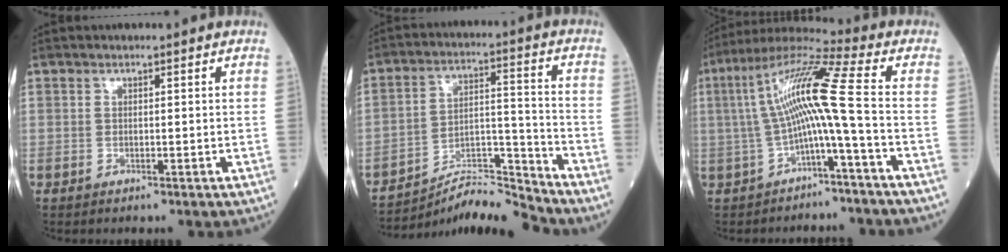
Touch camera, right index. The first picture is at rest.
{"total": 10.5, "force": [-10.3, -1.3, 1.1], "torque": [-0.015, 0.043, -0.184]}
{"total": 11.2, "force": [-1.1, -1.0, 11.1], "torque": [-0.211, 0.040, -0.024]}